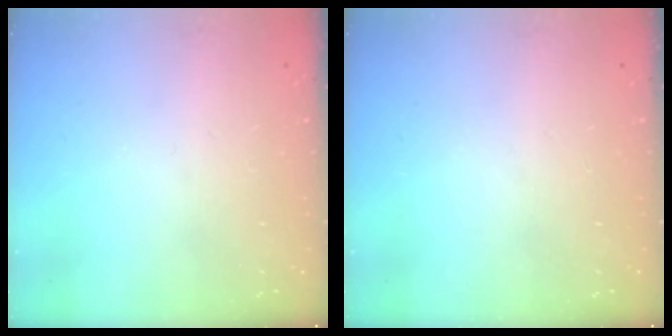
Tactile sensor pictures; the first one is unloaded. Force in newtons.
{"total": 0.0}